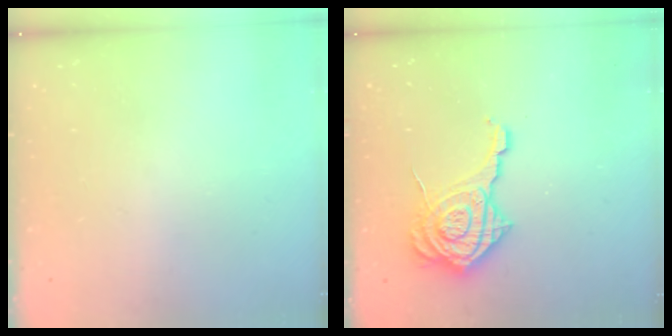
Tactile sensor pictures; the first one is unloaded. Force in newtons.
{"total": 13.9, "press": 13.8, "slide": 1.7}